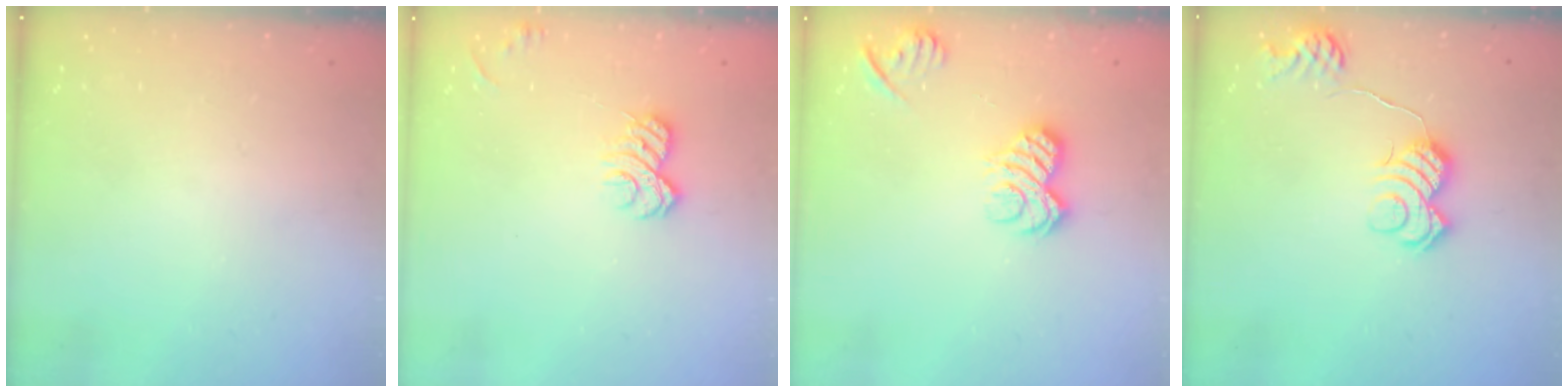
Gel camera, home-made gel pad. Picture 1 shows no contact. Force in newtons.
{"total": 6.6, "press": 6.6, "slide": 0.9}
{"total": 8.7, "press": 8.7, "slide": 0.3}
{"total": 11.4, "press": 11.4, "slide": 0.5}